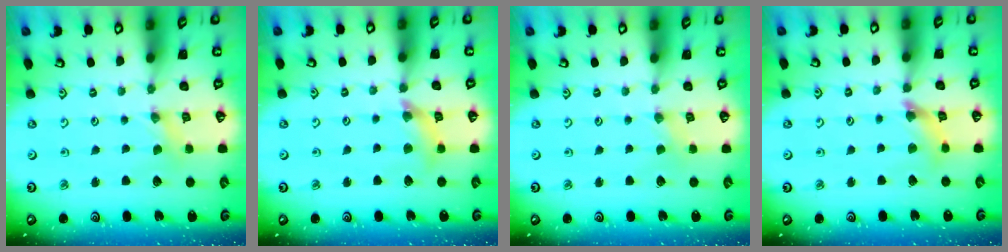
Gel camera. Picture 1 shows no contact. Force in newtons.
{"total": 8.5, "press": 8.4, "slide": 1.0}
{"total": 0.0}
{"total": 6.8, "press": 6.7, "slide": 0.6}